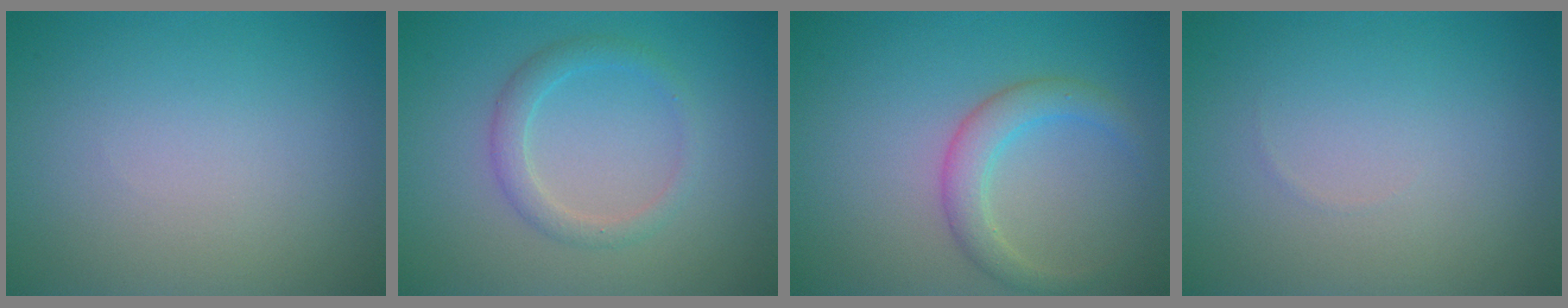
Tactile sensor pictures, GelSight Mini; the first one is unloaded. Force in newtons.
{"total": 2.1, "press": 2.1, "slide": 0.1}
{"total": 2.8, "press": 2.8, "slide": 0.2}
{"total": 0.0}